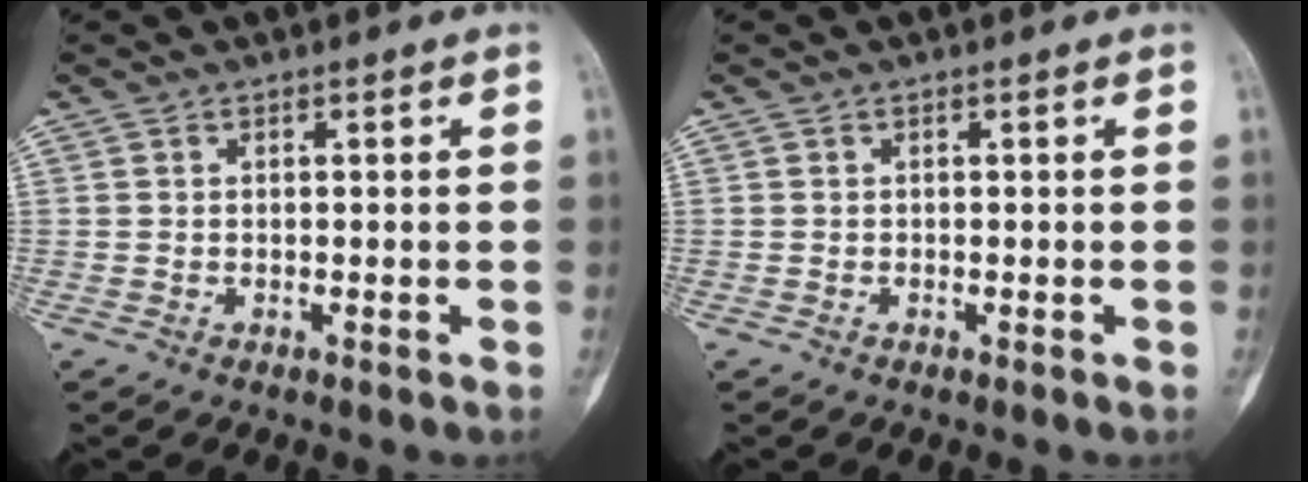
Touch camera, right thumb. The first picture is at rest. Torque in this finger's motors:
{"motor_torque": [0.00, 0.00, 0.00, 0.00, 0.00]}